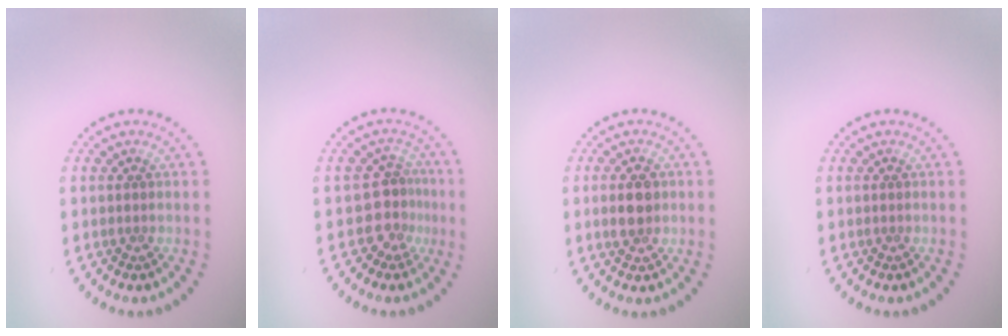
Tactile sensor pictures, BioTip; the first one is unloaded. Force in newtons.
{"total": 2.8, "press": 2.0, "slide": 1.9}
{"total": 2.5, "press": 2.5, "slide": 0.2}
{"total": 0.0}